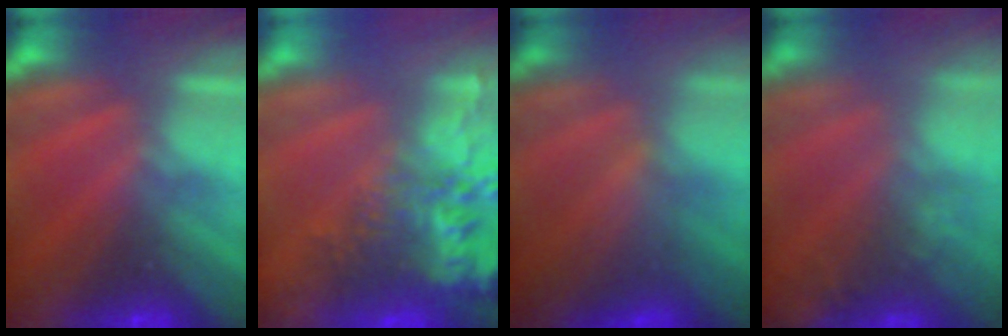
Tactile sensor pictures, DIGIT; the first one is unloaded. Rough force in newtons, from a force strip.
{"total": 7.5}
{"total": 3.6}
{"total": 7.4}